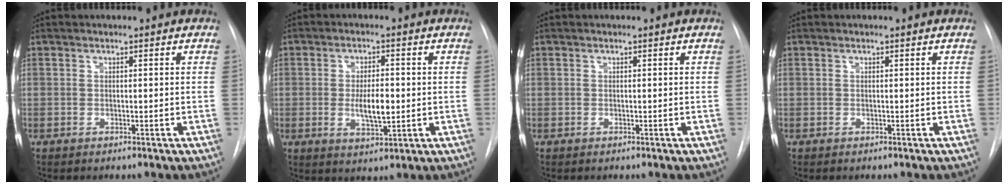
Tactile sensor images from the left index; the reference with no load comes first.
{"total": 5.8, "force": [-1.6, 1.8, 5.2], "torque": [-0.092, -0.011, -0.020]}
{"total": 0.0}
{"total": 0.0}